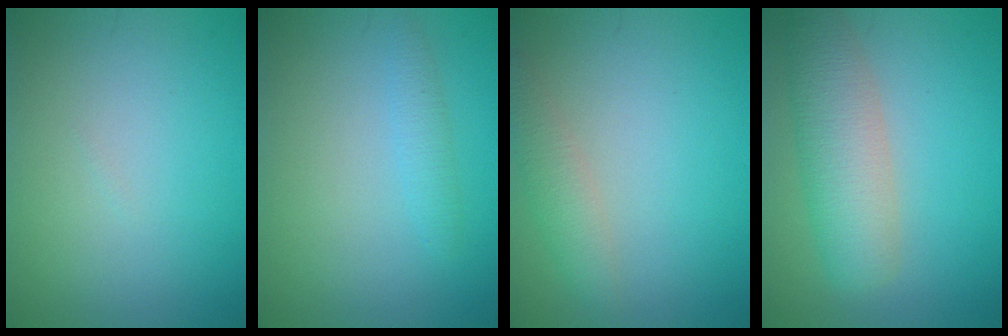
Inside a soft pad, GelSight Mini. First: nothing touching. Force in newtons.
{"total": 1.4, "press": 1.4, "slide": 0.1}
{"total": 2.3, "press": 2.3, "slide": 0.1}
{"total": 5.7, "press": 5.7, "slide": 0.3}